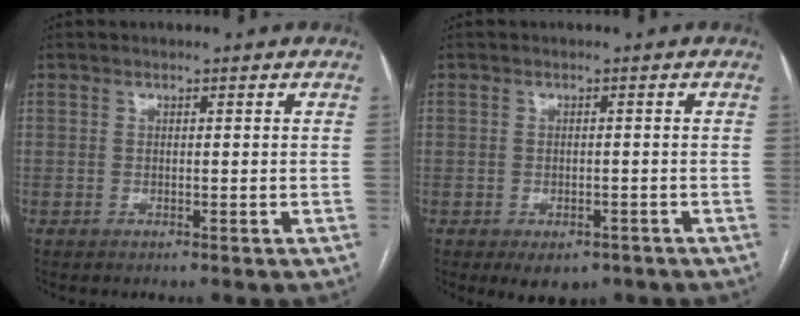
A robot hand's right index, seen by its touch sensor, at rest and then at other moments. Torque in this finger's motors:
{"motor_torque": [-0.36, 0.30, -0.17, -0.10]}